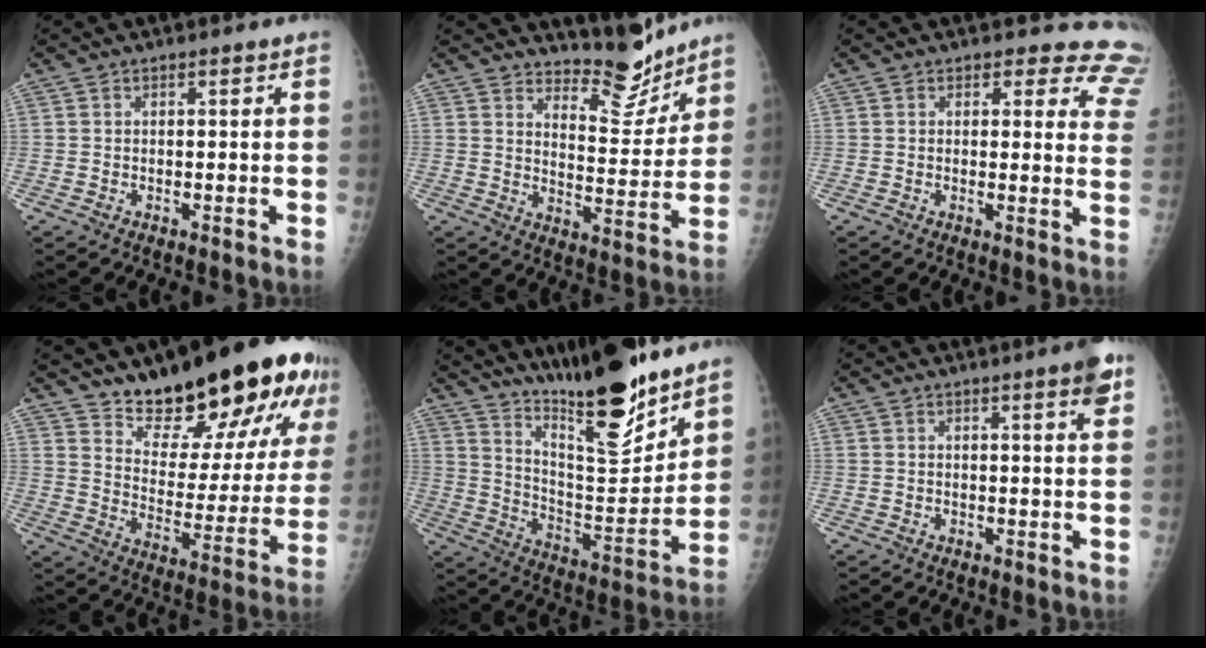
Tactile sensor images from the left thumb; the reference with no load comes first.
{"total": 9.6, "force": [9.0, 2.8, 2.2], "torque": [-0.002, -0.082, 0.145]}
{"total": 11.2, "force": [10.2, 4.4, 1.6], "torque": [0.044, -0.073, 0.070]}
{"total": 25.7, "force": [18.3, 9.2, 15.5], "torque": [-0.184, -0.104, 0.268]}
{"total": 21.6, "force": [16.9, 4.2, 12.8], "torque": [-0.176, -0.109, 0.285]}
{"total": 4.2, "force": [2.3, 0.2, 3.5], "torque": [-0.040, -0.010, 0.028]}